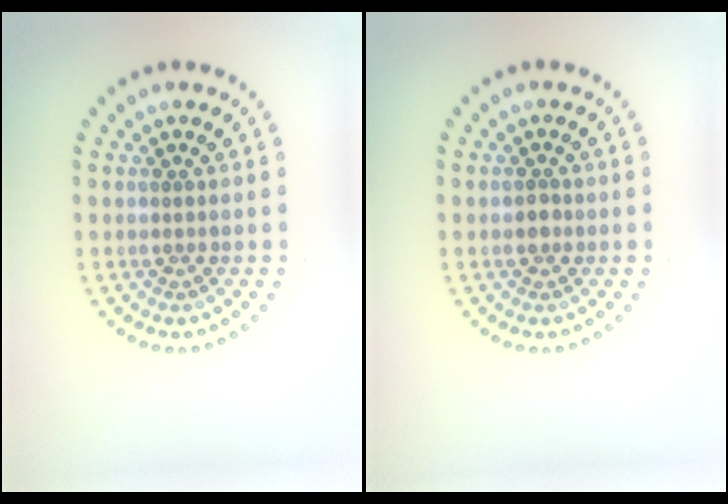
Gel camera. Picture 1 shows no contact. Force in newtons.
{"total": 1.1, "press": 1.0, "slide": 0.4}